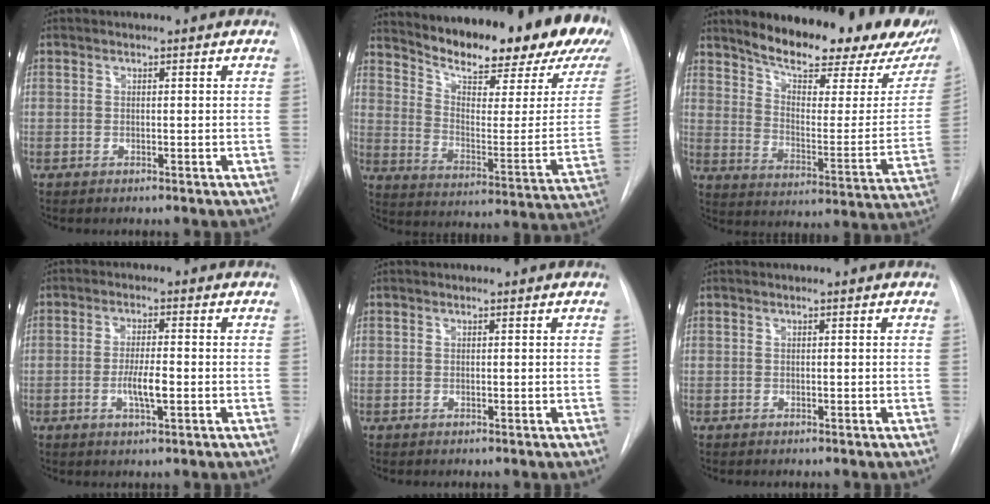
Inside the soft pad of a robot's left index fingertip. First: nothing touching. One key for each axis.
{"total": 26.0, "fx": 22.1, "fy": 4.2, "fz": 13.2, "tx": -0.210, "ty": -0.077, "tz": 0.292}
{"total": 23.5, "fx": 18.6, "fy": 5.9, "fz": 13.1, "tx": -0.183, "ty": -0.039, "tz": 0.243}
{"total": 4.4, "fx": -1.1, "fy": 0.8, "fz": 4.2, "tx": -0.081, "ty": -0.003, "tz": -0.018}
{"total": 0.0}
{"total": 0.0}